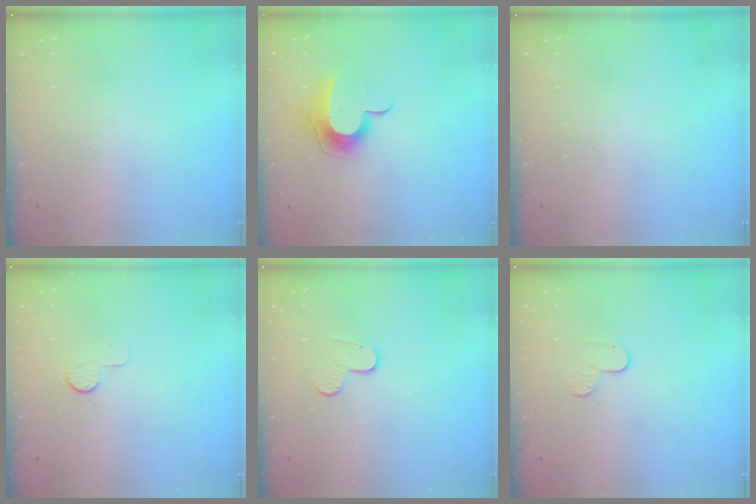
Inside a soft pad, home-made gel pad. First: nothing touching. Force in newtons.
{"total": 10.6, "press": 10.6, "slide": 0.5}
{"total": 0.0}
{"total": 4.9, "press": 4.8, "slide": 0.5}
{"total": 5.5, "press": 5.5, "slide": 0.5}
{"total": 4.0, "press": 4.0, "slide": 0.4}